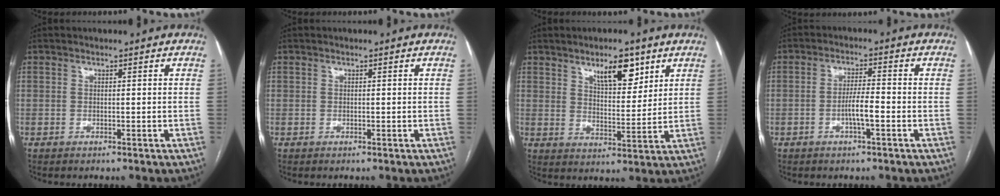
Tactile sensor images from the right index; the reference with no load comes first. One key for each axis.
{"total": 0.0}
{"total": 7.9, "fx": 4.8, "fy": 2.9, "fz": 5.6, "tx": -0.089, "ty": -0.002, "tz": 0.081}
{"total": 4.1, "fx": -1.4, "fy": 0.4, "fz": 3.8, "tx": -0.071, "ty": 0.003, "tz": -0.026}